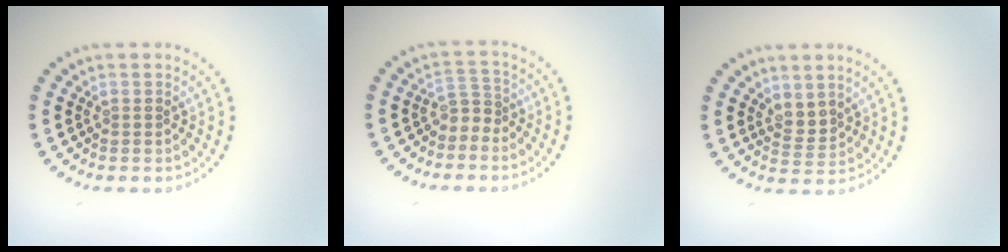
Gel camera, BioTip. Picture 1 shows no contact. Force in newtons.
{"total": 1.7, "press": 1.2, "slide": 1.3}
{"total": 1.8, "press": 1.4, "slide": 1.2}